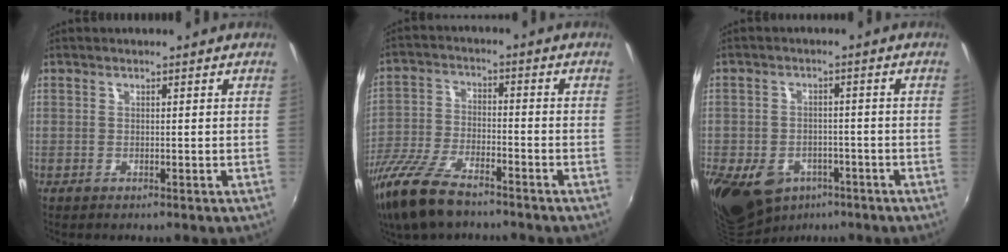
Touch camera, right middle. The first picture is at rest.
{"total": 16.1, "force": [-11.9, 5.8, 9.3], "torque": [-0.212, -0.034, -0.229]}
{"total": 18.7, "force": [-9.7, 12.8, 9.6], "torque": [-0.248, -0.028, -0.145]}